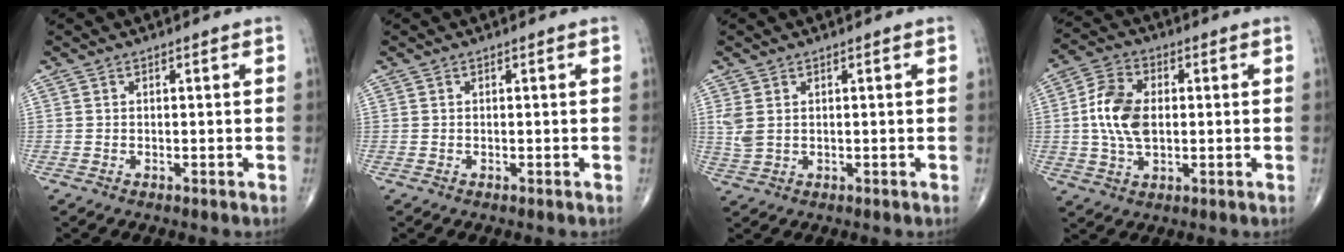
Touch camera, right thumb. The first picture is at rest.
{"total": 0.0}
{"total": 3.0, "force": [0.9, 1.8, 2.2], "torque": [-0.057, 0.004, 0.026]}
{"total": 9.9, "force": [0.5, 6.0, 7.9], "torque": [-0.153, 0.007, 0.008]}